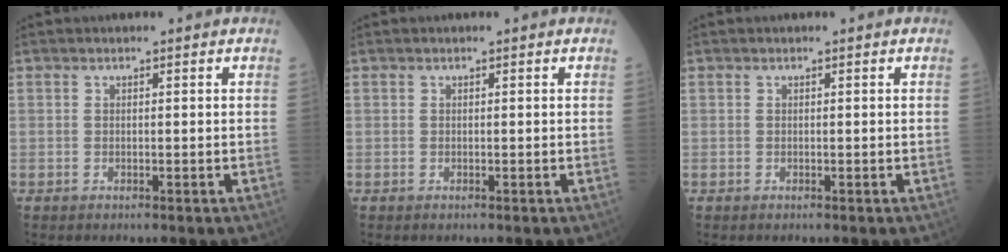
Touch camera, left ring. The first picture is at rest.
{"total": 0.0}
{"total": 0.0}